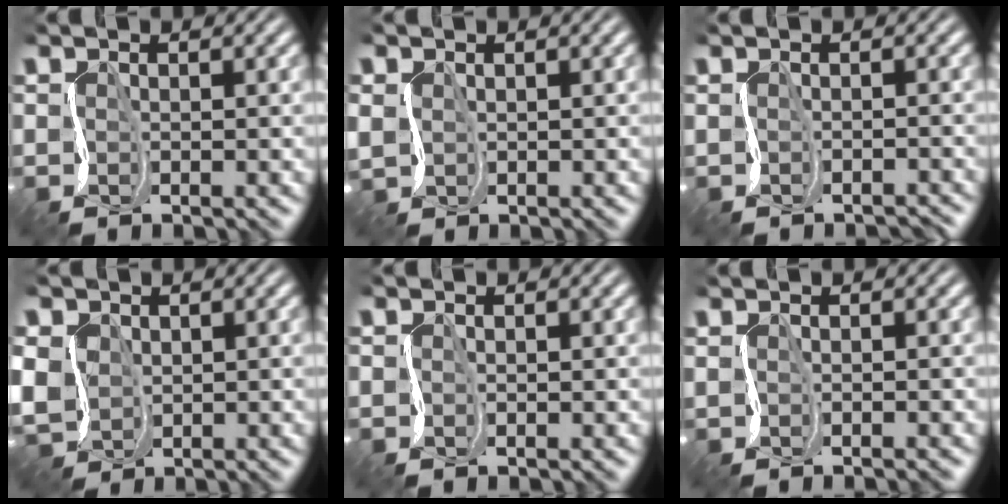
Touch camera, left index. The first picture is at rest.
{"total": 1.0, "force": [0.3, 0.9, 0.5], "torque": [-0.015, -0.001, 0.002]}
{"total": 1.2, "force": [-1.1, 0.3, 0.5], "torque": [-0.005, -0.010, -0.019]}
{"total": 3.7, "force": [0.2, 3.3, 1.7], "torque": [-0.057, 0.000, -0.002]}
{"total": 0.0}
{"total": 0.9, "force": [-0.2, 0.2, 0.9], "torque": [-0.015, -0.006, -0.014]}